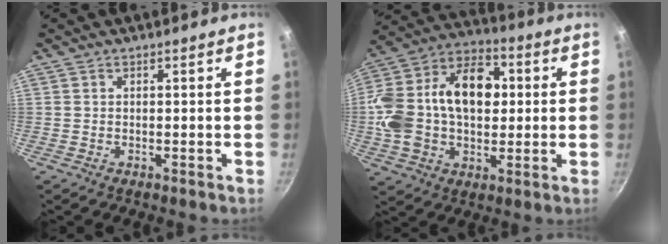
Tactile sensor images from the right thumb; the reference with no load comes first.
{"total": 22.5, "force": [1.8, 15.3, 16.4], "torque": [-0.278, 0.040, 0.017]}